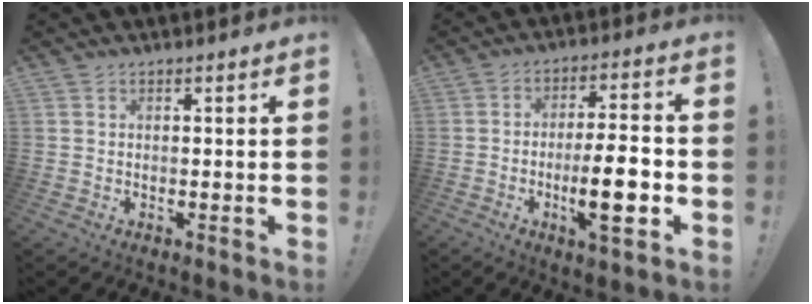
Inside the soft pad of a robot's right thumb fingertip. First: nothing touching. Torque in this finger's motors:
{"motor_torque": [1.59, 1.40, 1.80, -0.58, 0.14]}